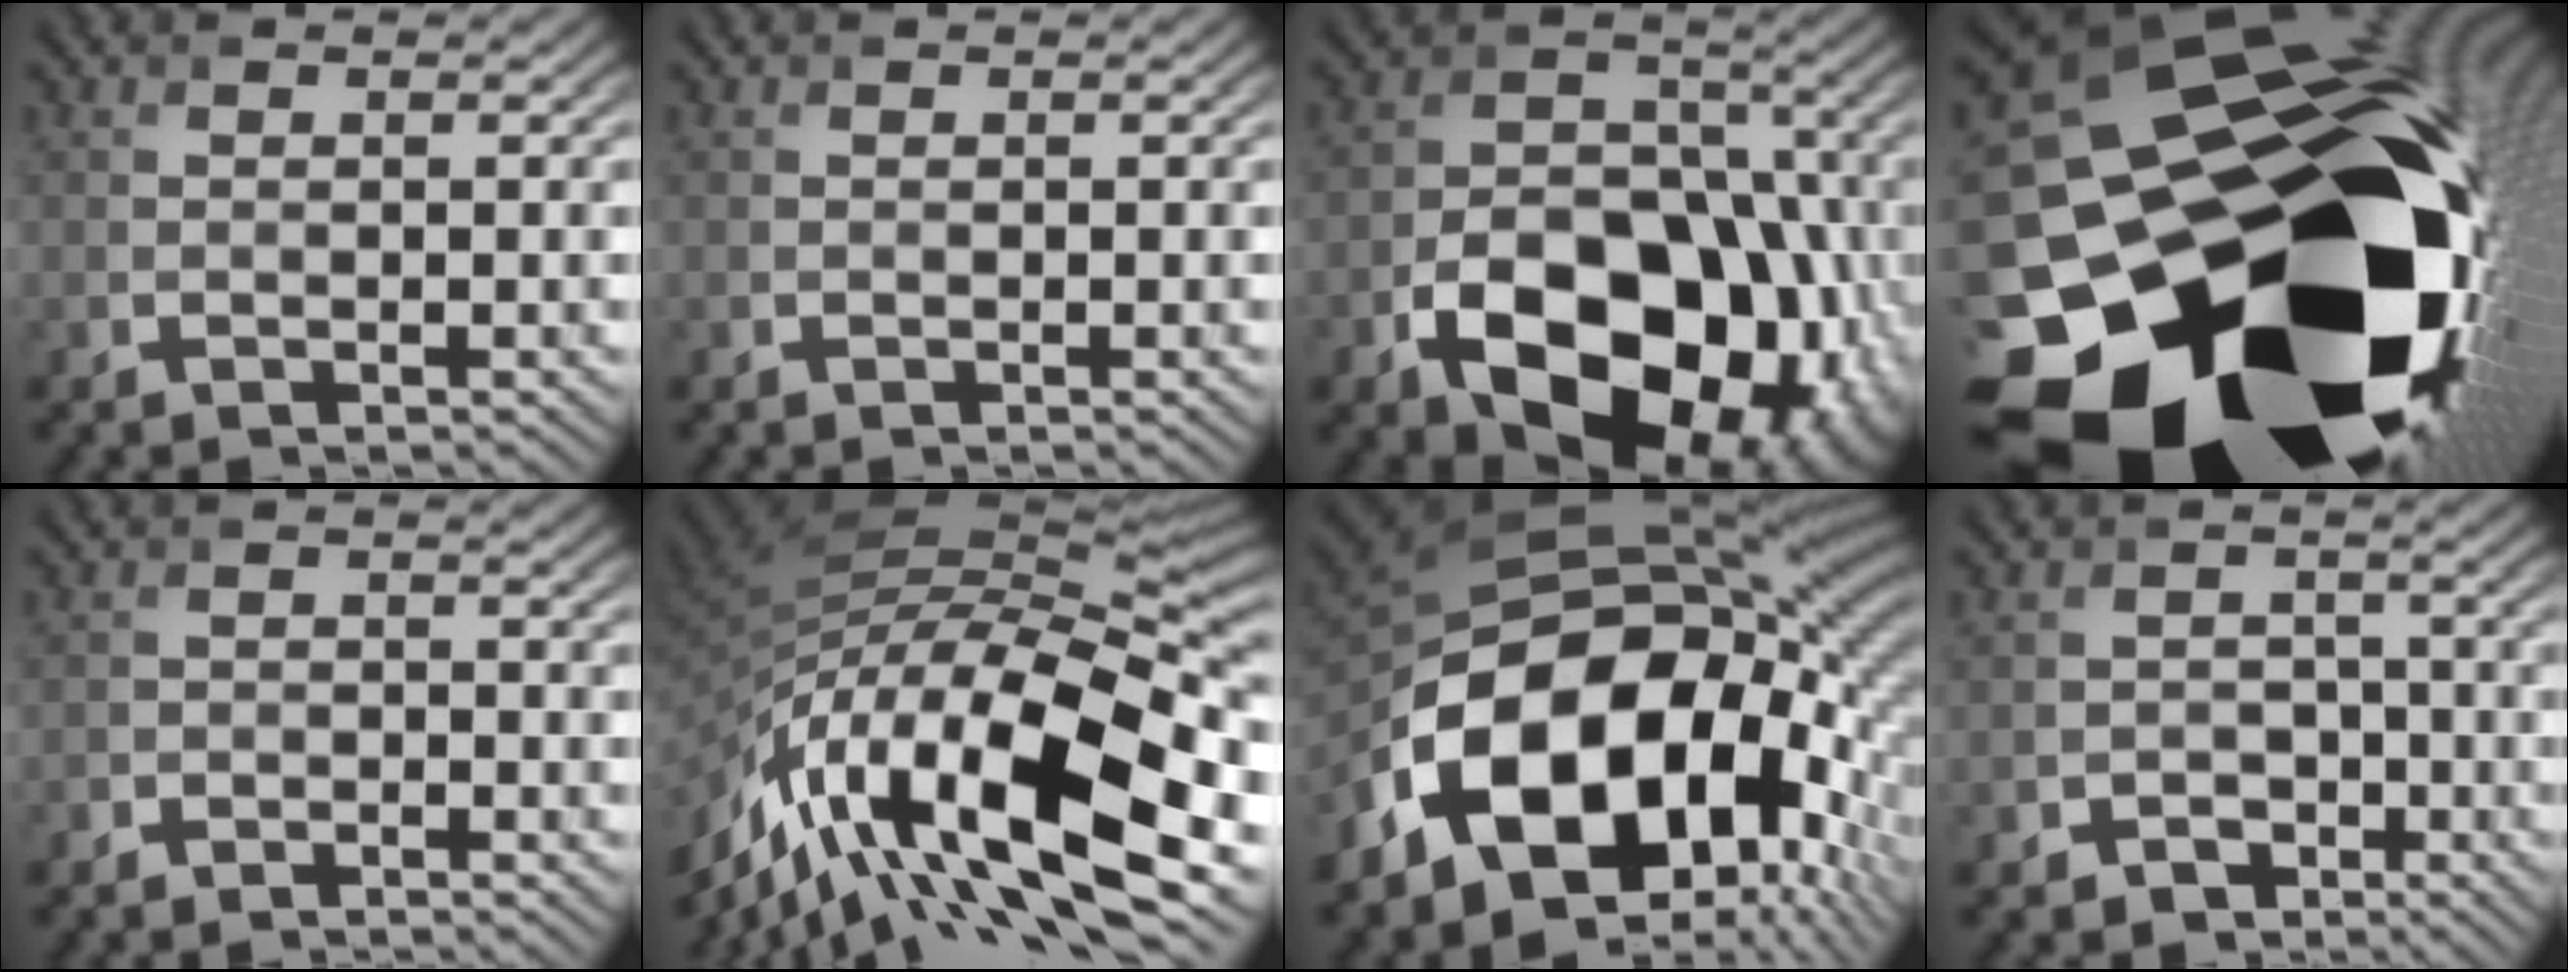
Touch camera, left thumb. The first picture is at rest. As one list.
[{"total": 0.0}, {"total": 16.8, "force": [-7.0, 11.2, 10.4], "torque": [-0.144, -0.038, -0.113]}, {"total": 24.6, "force": [-10.5, 17.5, 13.8], "torque": [-0.202, -0.100, -0.195]}, {"total": 1.9, "force": [-1.9, 0.4, 0.0], "torque": [-0.002, -0.001, -0.040]}, {"total": 20.3, "force": [-8.3, 9.0, 16.2], "torque": [-0.331, -0.022, -0.144]}, {"total": 19.9, "force": [-7.4, 12.1, 14.0], "torque": [-0.273, -0.044, -0.110]}, {"total": 3.9, "force": [-2.7, 2.8, 0.5], "torque": [0.004, 0.005, -0.055]}]